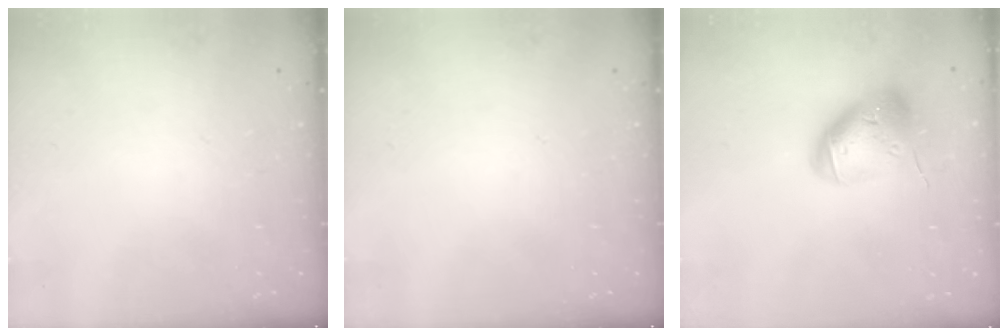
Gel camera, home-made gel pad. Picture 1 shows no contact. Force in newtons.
{"total": 0.0}
{"total": 15.3, "press": 15.1, "slide": 2.4}